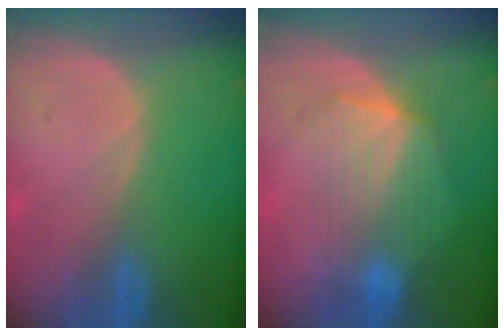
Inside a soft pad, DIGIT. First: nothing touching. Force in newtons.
{"total": 7.3, "press": 7.1, "slide": 1.4}